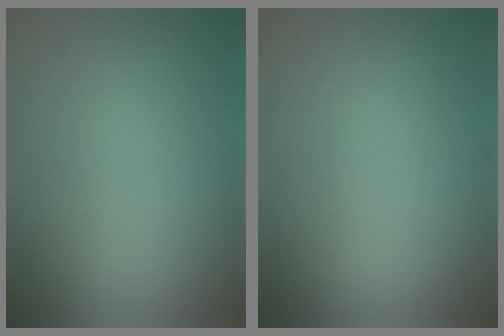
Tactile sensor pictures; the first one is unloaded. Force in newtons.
{"total": 0.0}